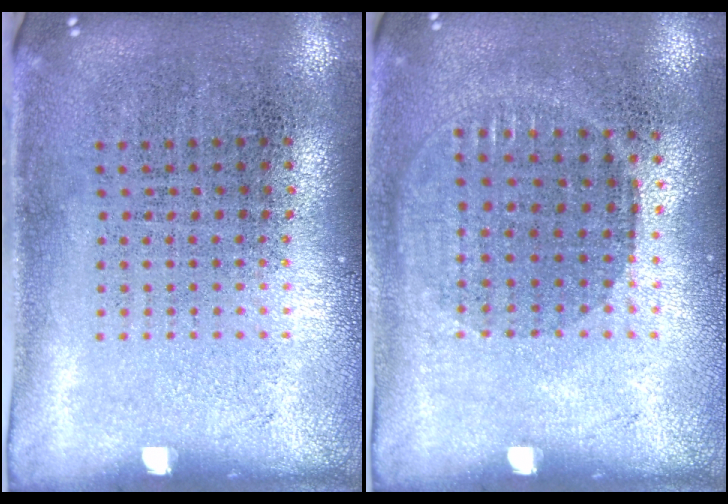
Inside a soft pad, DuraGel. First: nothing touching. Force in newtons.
{"total": 0.9, "press": 0.8, "slide": 0.4}